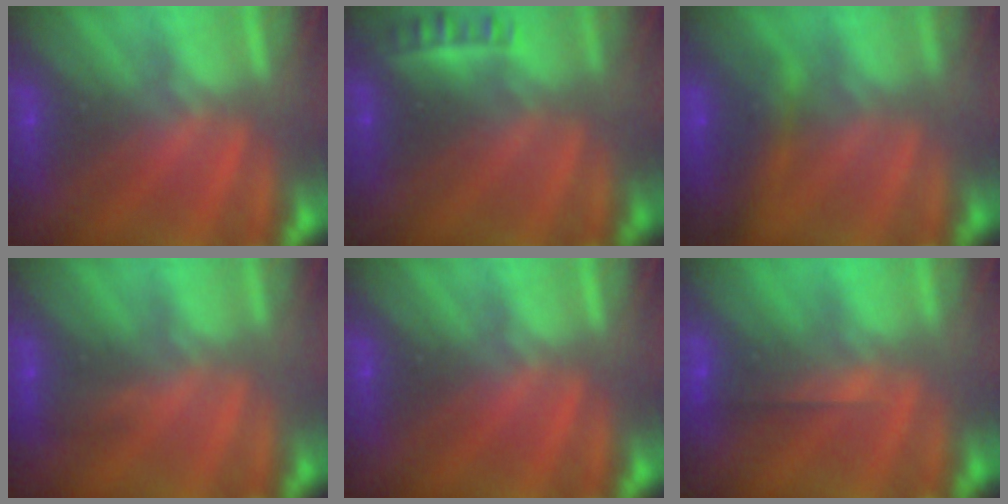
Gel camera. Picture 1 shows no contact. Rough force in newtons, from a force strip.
{"total": 2.3}
{"total": 7.1}
{"total": 2.9}
{"total": 0.0}
{"total": 2.6}